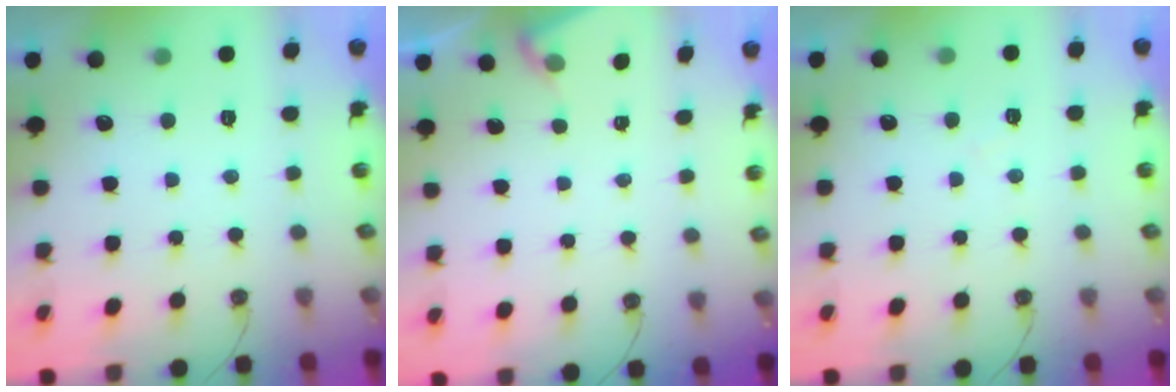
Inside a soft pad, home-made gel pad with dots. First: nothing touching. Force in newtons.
{"total": 3.0, "press": 2.9, "slide": 0.4}
{"total": 4.3, "press": 4.2, "slide": 0.7}